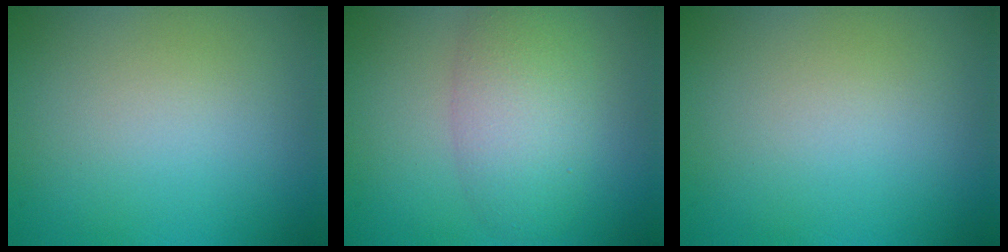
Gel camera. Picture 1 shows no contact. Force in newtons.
{"total": 5.0, "press": 5.0, "slide": 0.3}
{"total": 0.0}